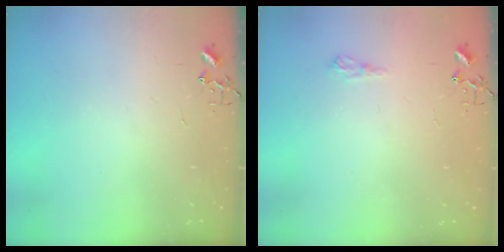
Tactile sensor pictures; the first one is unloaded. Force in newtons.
{"total": 6.1, "press": 6.1, "slide": 0.7}